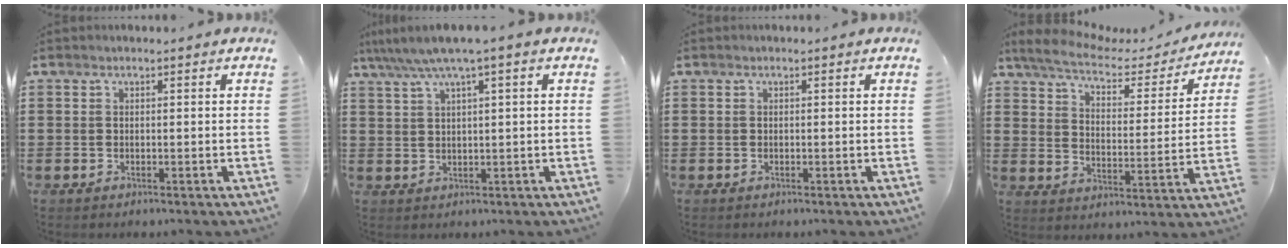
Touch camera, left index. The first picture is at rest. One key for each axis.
{"total": 3.9, "fx": 2.2, "fy": -0.2, "fz": 3.2, "tx": -0.076, "ty": -0.006, "tz": 0.033}
{"total": 0.0}
{"total": 5.4, "fx": 4.5, "fy": 1.4, "fz": 2.6, "tx": -0.074, "ty": -0.020, "tz": 0.072}